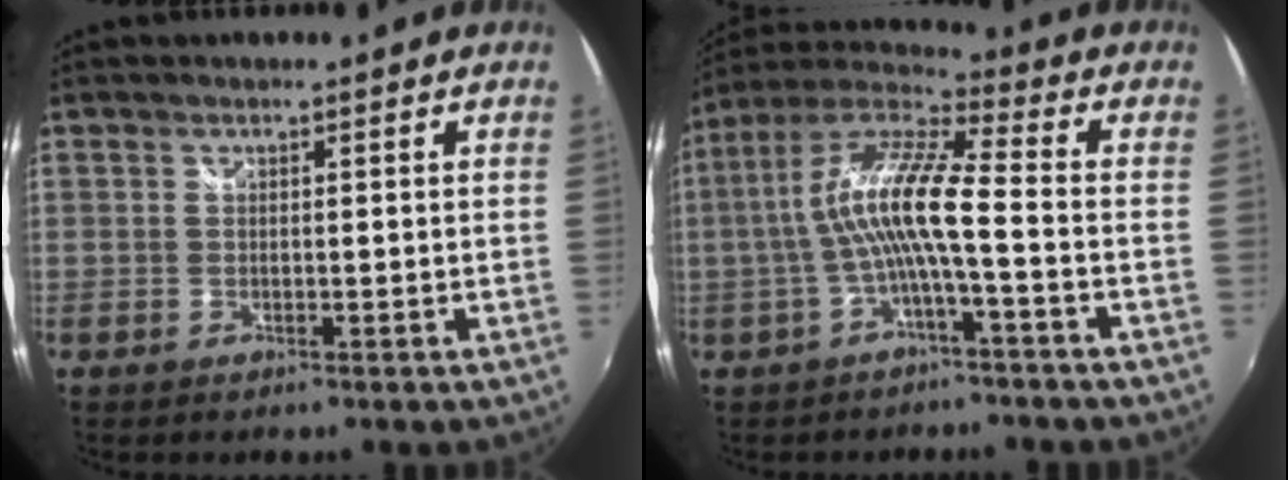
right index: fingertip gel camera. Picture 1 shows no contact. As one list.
[{"total": 11.7, "force": [-2.0, 1.2, 11.5], "torque": [-0.227, 0.014, -0.037]}]